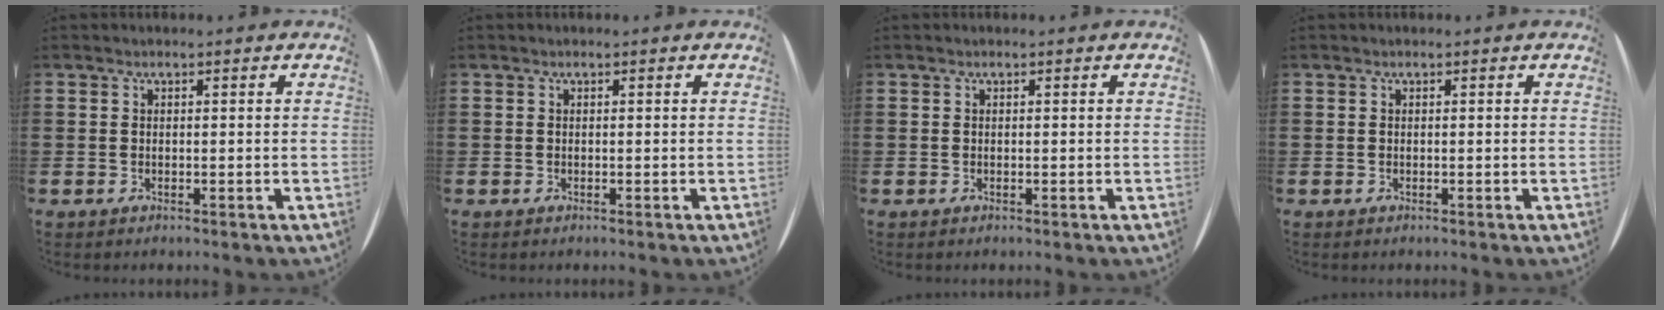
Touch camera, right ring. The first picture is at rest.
{"total": 0.0}
{"total": 0.0}
{"total": 0.0}